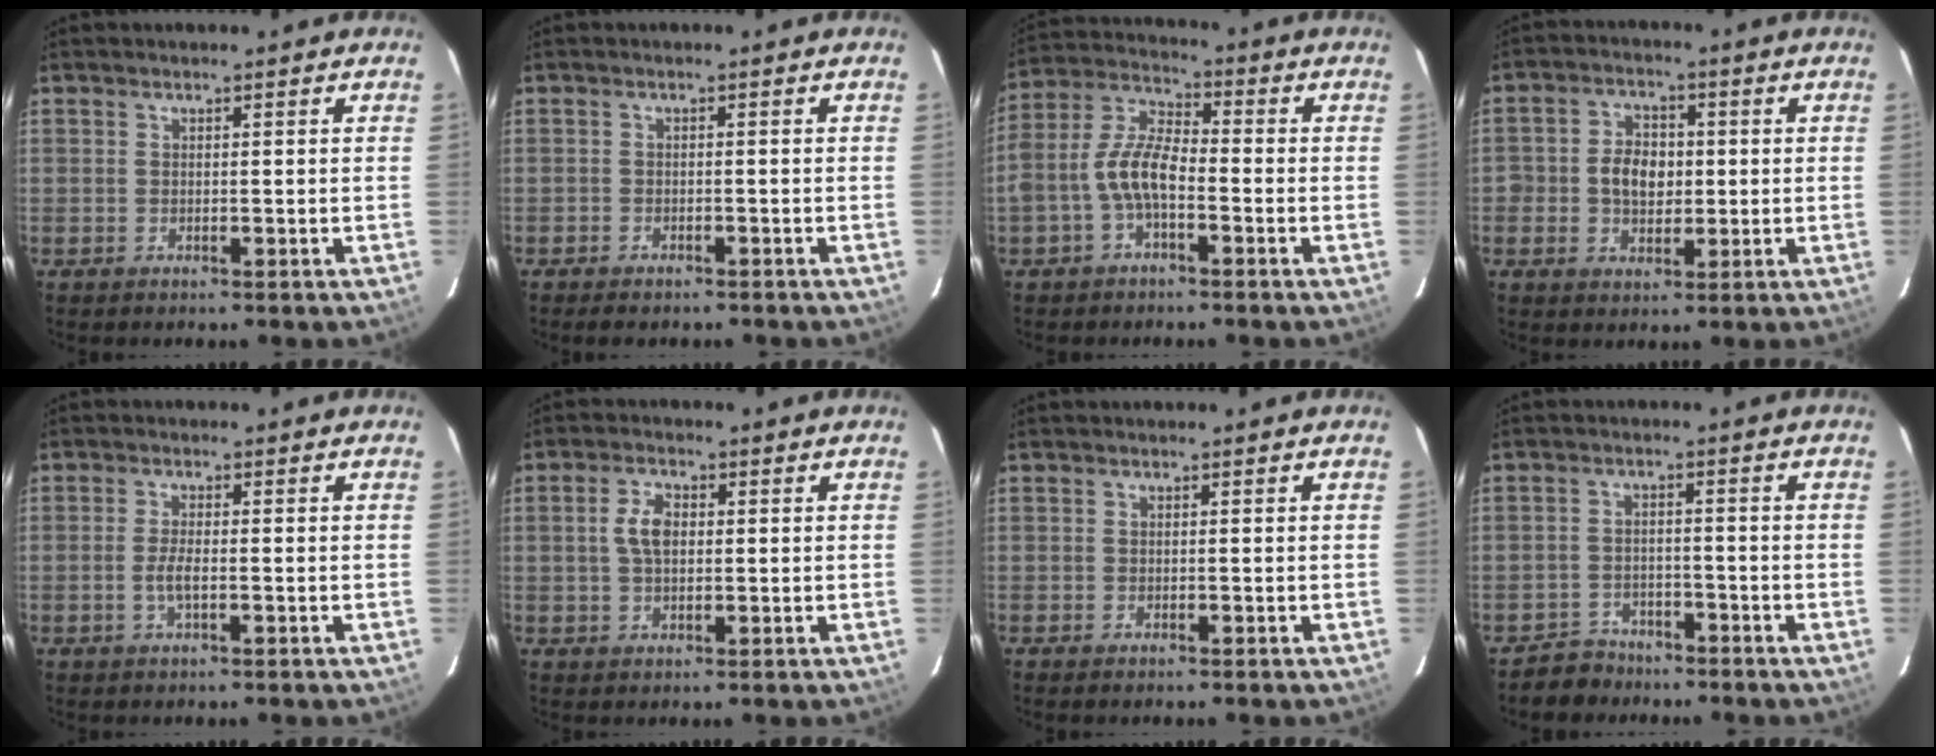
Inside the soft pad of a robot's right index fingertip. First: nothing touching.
{"total": 3.6, "force": [-3.0, 1.5, 1.3], "torque": [-0.035, -0.006, -0.044]}
{"total": 8.3, "force": [-2.9, 3.7, 6.8], "torque": [-0.150, 0.017, -0.059]}
{"total": 6.6, "force": [-0.3, 5.2, 4.1], "torque": [-0.078, 0.014, -0.003]}
{"total": 2.9, "force": [-0.8, 0.7, 2.7], "torque": [-0.057, -0.002, -0.017]}
{"total": 4.7, "force": [0.5, 2.8, 3.8], "torque": [-0.074, 0.010, 0.012]}
{"total": 0.0}
{"total": 4.7, "force": [-3.9, 2.7, 0.0], "torque": [-0.014, 0.017, -0.064]}